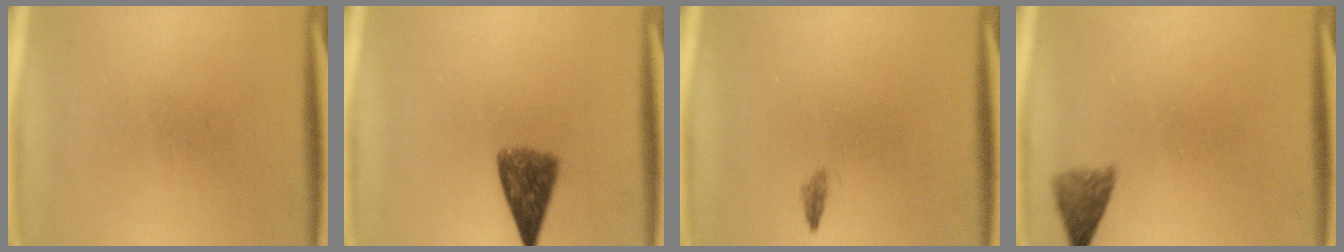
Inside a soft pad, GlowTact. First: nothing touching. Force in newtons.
{"total": 6.1}
{"total": 0.8}
{"total": 2.8}